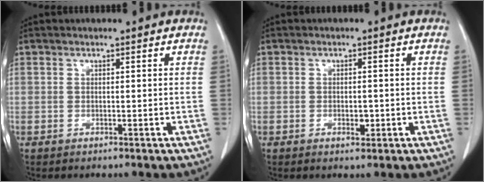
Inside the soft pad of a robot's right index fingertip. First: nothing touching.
{"total": 1.8, "force": [-0.5, 0.8, 1.5], "torque": [-0.025, -0.001, -0.006]}